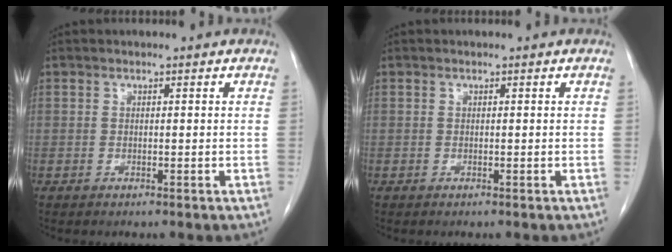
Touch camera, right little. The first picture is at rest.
{"total": 0.0}